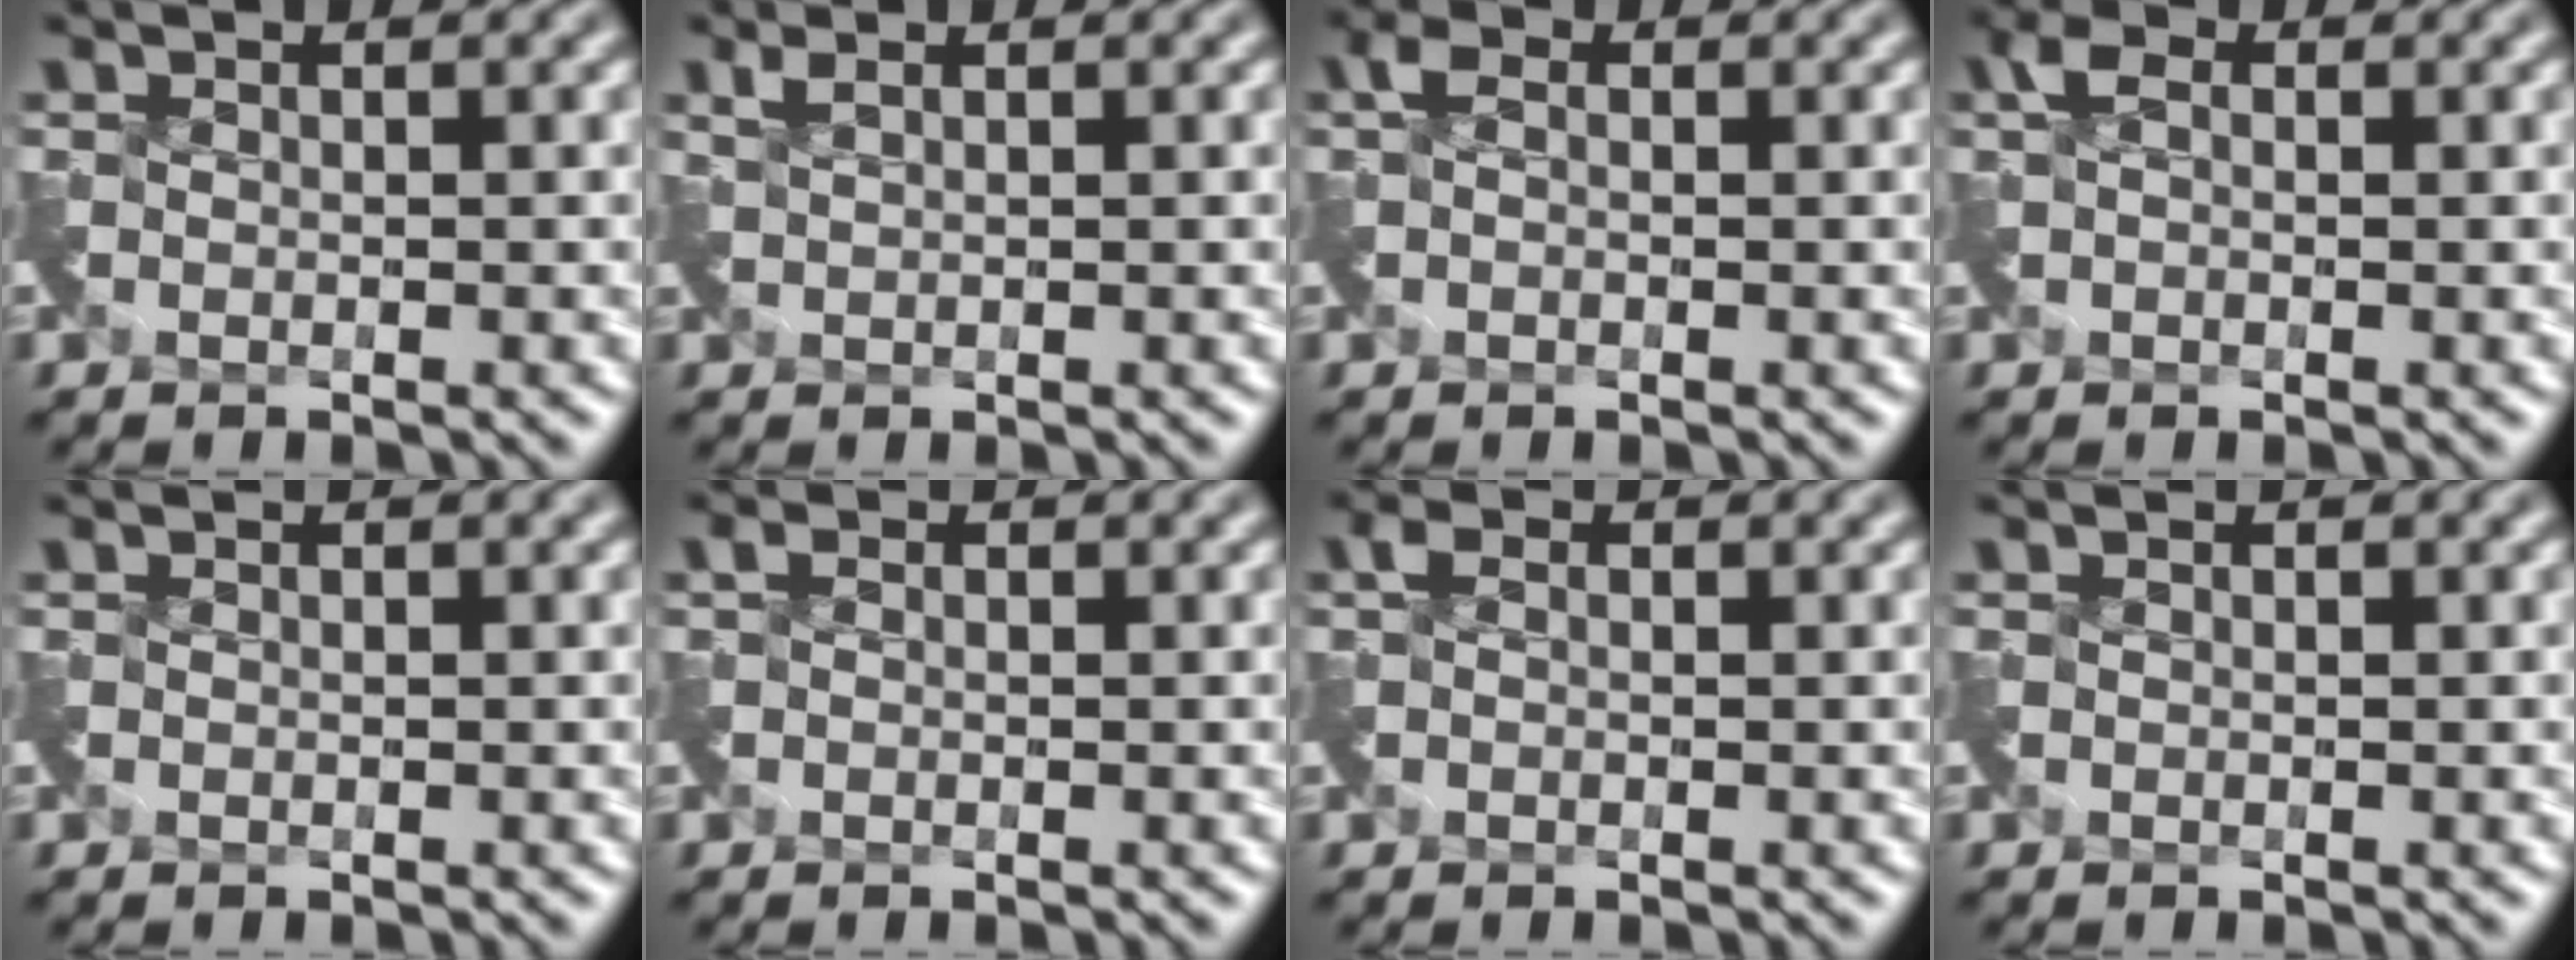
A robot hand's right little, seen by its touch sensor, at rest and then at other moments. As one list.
[{"total": 0.9, "force": [0.8, -0.4, -0.3], "torque": [0.004, 0.002, 0.022]}, {"total": 0.7, "force": [-0.3, 0.6, -0.2], "torque": [0.001, -0.003, -0.006]}, {"total": 0.9, "force": [-0.1, 0.9, 0.2], "torque": [-0.005, -0.002, -0.003]}, {"total": 0.0}, {"total": 0.6, "force": [-0.4, 0.0, -0.4], "torque": [0.005, -0.003, -0.007]}, {"total": 0.6, "force": [-0.4, 0.3, -0.4], "torque": [0.002, -0.003, -0.005]}, {"total": 0.0}]